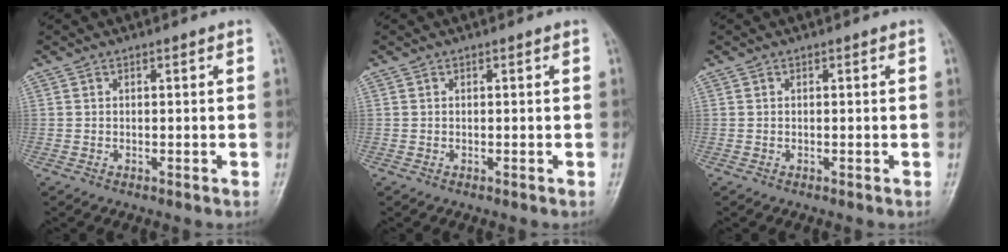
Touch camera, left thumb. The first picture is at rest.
{"total": 0.0}
{"total": 0.0}